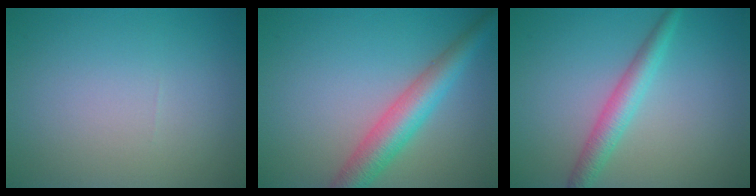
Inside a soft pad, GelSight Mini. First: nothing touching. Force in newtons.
{"total": 5.0, "press": 5.0, "slide": 0.2}
{"total": 2.9, "press": 2.9, "slide": 0.0}